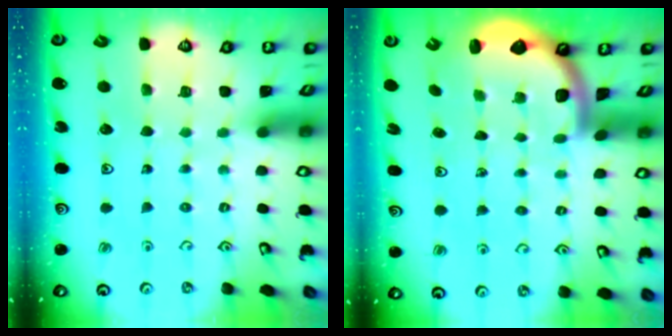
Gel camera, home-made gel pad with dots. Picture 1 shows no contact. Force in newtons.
{"total": 2.3, "press": 2.3, "slide": 0.4}